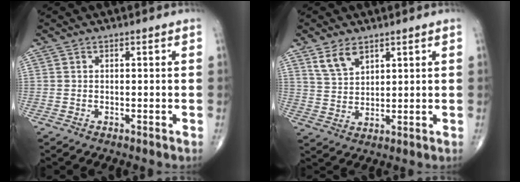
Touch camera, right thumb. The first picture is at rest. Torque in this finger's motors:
{"motor_torque": [-0.89, 0.93, 0.44, 0.37, 0.04]}